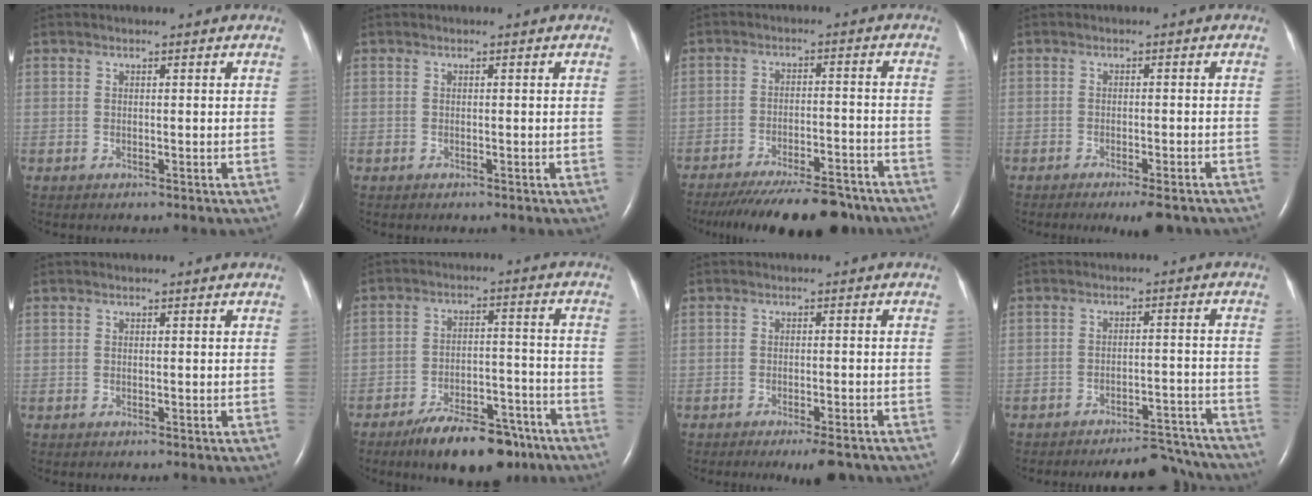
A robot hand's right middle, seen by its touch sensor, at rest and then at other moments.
{"total": 0.0}
{"total": 17.6, "force": [-15.3, 3.7, 7.9], "torque": [-0.115, -0.019, -0.216]}
{"total": 5.4, "force": [-4.2, 0.8, 3.2], "torque": [-0.033, -0.008, -0.055]}
{"total": 0.0}
{"total": 12.7, "force": [-9.6, 4.5, 7.1], "torque": [-0.101, 0.014, -0.150]}
{"total": 5.9, "force": [-4.7, 0.9, 3.3], "torque": [-0.033, -0.007, -0.063]}
{"total": 10.9, "force": [-10.6, 1.9, 1.8], "torque": [-0.001, 0.018, -0.132]}